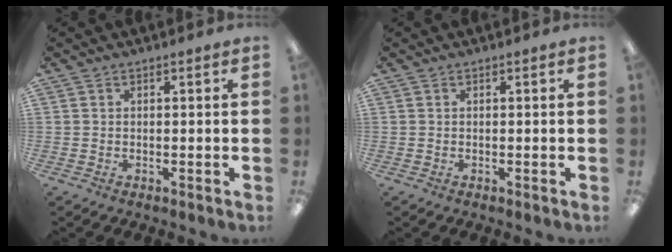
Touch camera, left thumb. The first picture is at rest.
{"total": 0.0}